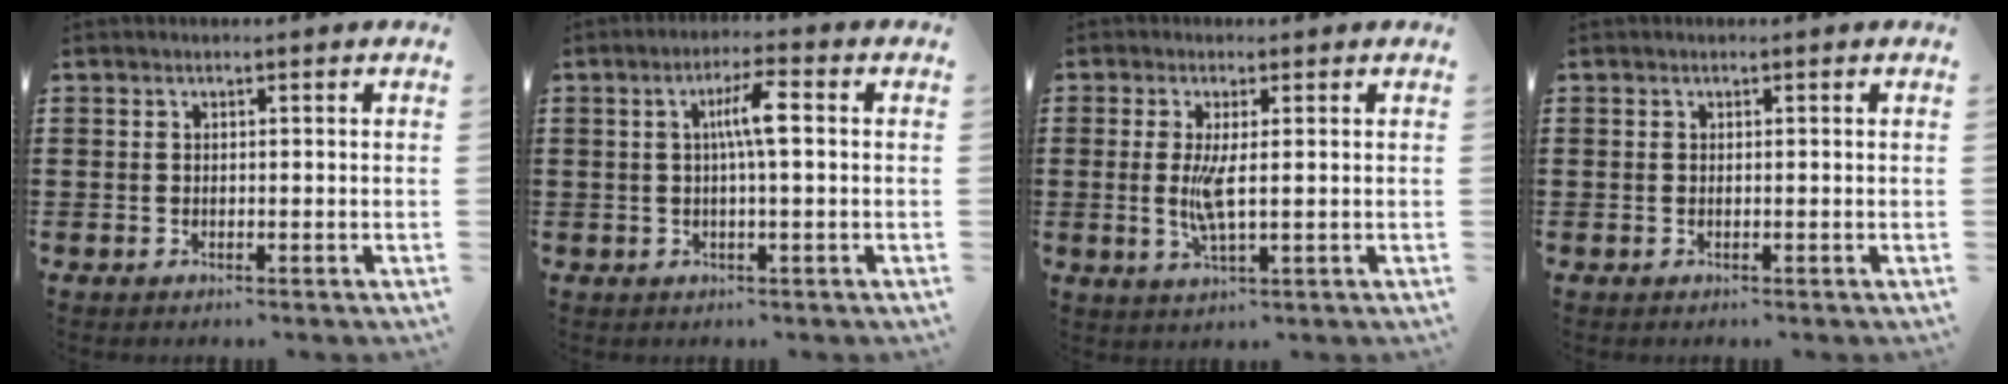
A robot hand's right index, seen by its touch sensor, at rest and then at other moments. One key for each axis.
{"total": 4.8, "fx": 0.4, "fy": 0.6, "fz": 4.8, "tx": -0.089, "ty": 0.004, "tz": 0.002}
{"total": 4.5, "fx": 0.2, "fy": 0.7, "fz": 4.5, "tx": -0.096, "ty": -0.009, "tz": -0.003}
{"total": 0.0}